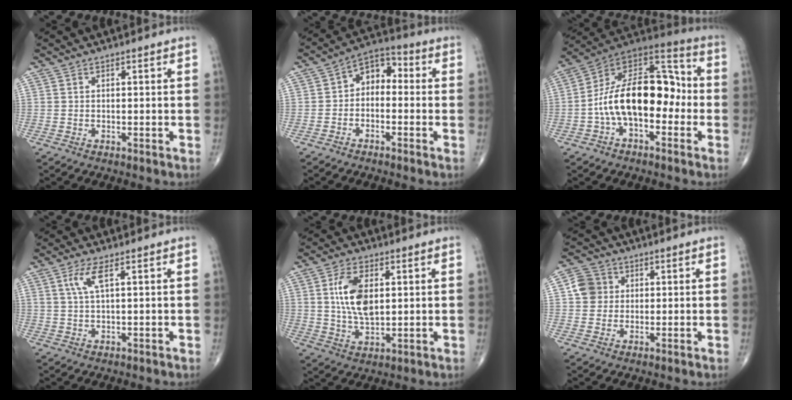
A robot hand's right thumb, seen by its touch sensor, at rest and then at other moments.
{"total": 7.0, "force": [-0.5, 4.9, 5.0], "torque": [-0.051, 0.036, -0.029]}
{"total": 19.2, "force": [-2.9, 10.9, 15.5], "torque": [-0.235, 0.059, -0.060]}
{"total": 4.2, "force": [1.7, 0.9, 3.7], "torque": [-0.091, 0.001, 0.040]}
{"total": 9.9, "force": [2.1, 5.2, 8.1], "torque": [-0.150, -0.008, 0.043]}
{"total": 5.6, "force": [1.0, 5.2, 1.8], "torque": [-0.013, 0.006, 0.010]}